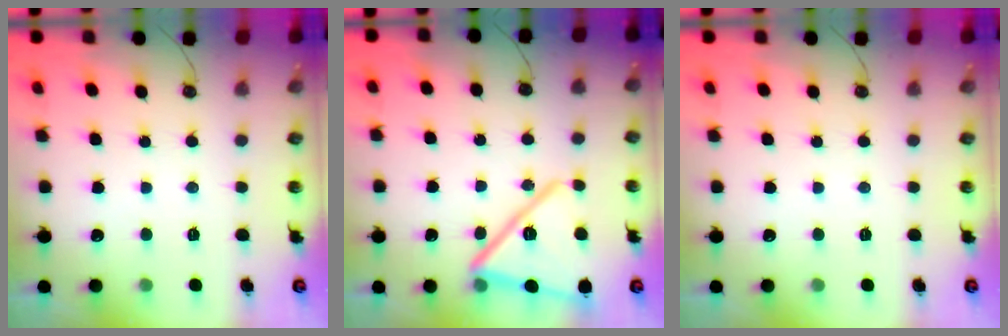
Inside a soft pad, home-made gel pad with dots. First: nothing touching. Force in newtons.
{"total": 19.0, "press": 18.9, "slide": 1.6}
{"total": 0.0}